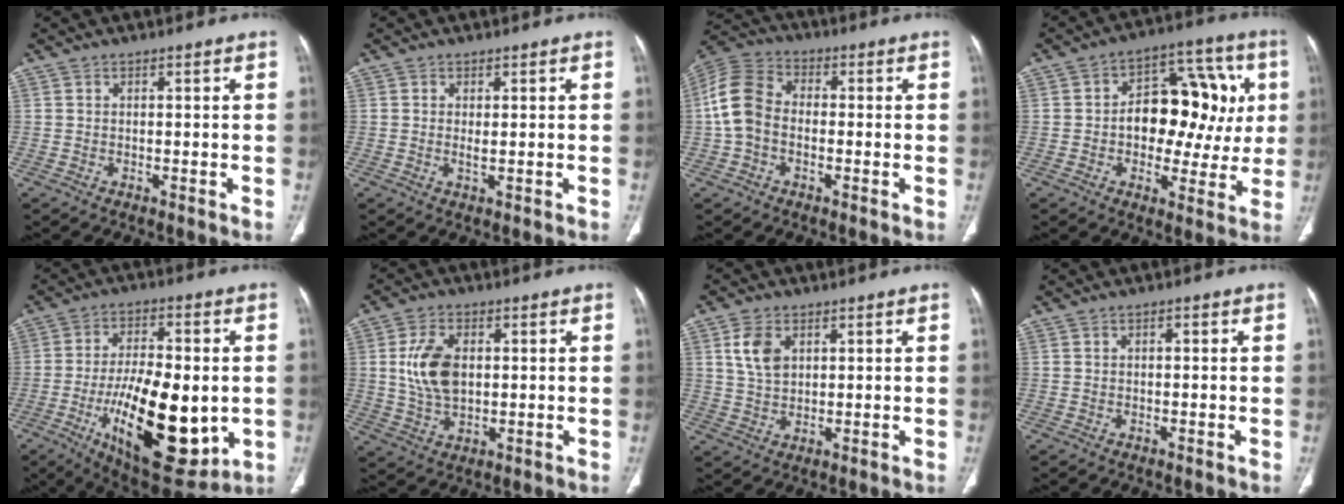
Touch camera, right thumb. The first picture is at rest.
{"total": 1.3, "force": [0.1, 0.4, 1.2], "torque": [-0.026, -0.005, 0.004]}
{"total": 10.1, "force": [-0.9, 7.2, 7.0], "torque": [-0.137, 0.030, -0.032]}
{"total": 17.8, "force": [1.2, 11.2, 13.8], "torque": [-0.126, 0.036, 0.018]}
{"total": 24.0, "force": [-5.2, 10.5, 21.0], "torque": [-0.339, -0.009, -0.061]}
{"total": 9.6, "force": [1.3, 5.9, 7.4], "torque": [-0.139, -0.004, 0.032]}
{"total": 5.8, "force": [2.2, 3.8, 3.9], "torque": [-0.063, -0.007, 0.047]}
{"total": 0.6, "force": [0.1, 0.3, 0.6], "torque": [-0.008, 0.002, 0.001]}